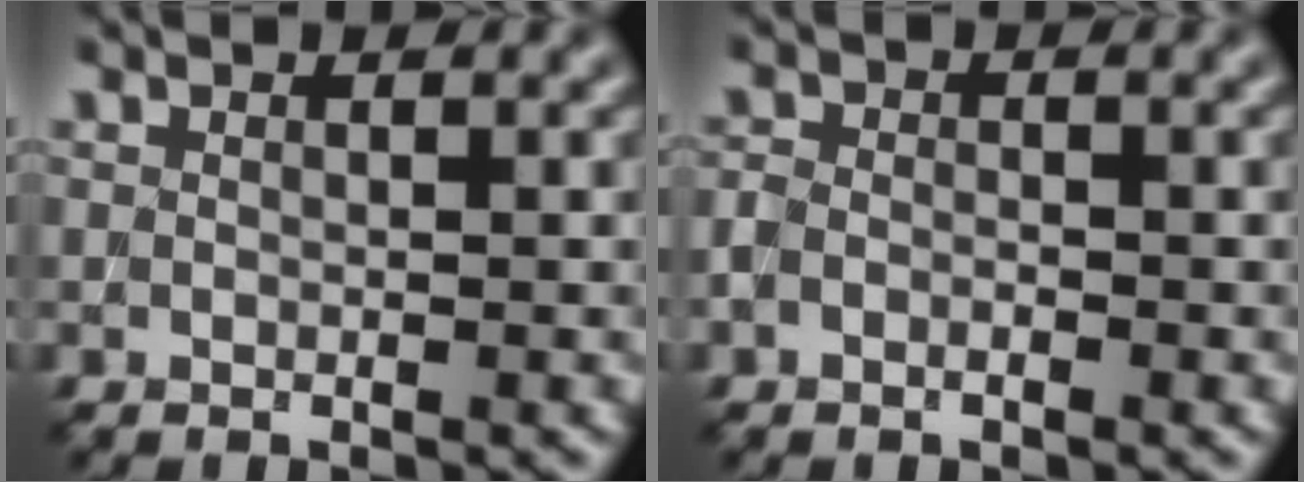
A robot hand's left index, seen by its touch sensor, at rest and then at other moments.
{"total": 1.3, "force": [-0.7, 0.8, 0.7], "torque": [-0.018, 0.003, -0.018]}